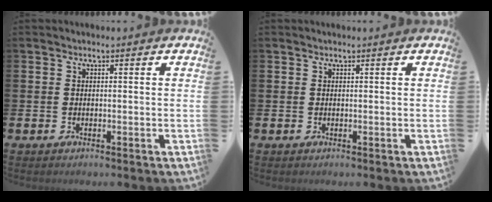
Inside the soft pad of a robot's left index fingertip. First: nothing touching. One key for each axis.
{"total": 0.0}